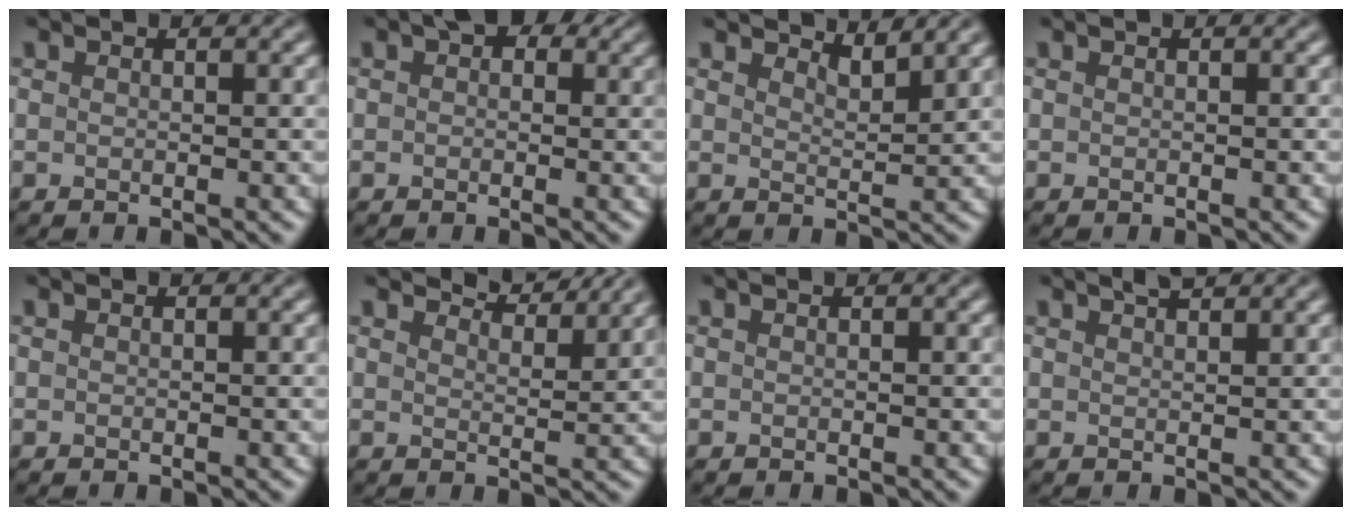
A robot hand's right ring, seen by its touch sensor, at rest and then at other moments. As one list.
[{"total": 2.1, "force": [0.9, 1.4, 1.3], "torque": [-0.009, 0.005, 0.001]}, {"total": 2.0, "force": [1.9, 0.2, 0.6], "torque": [-0.010, -0.002, 0.027]}, {"total": 0.0}, {"total": 0.0}, {"total": 3.7, "force": [3.6, 0.4, 0.9], "torque": [-0.019, -0.002, 0.047]}, {"total": 0.0}, {"total": 1.7, "force": [1.4, 0.3, 0.9], "torque": [-0.006, 0.002, 0.018]}]